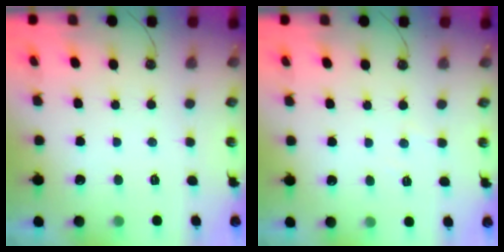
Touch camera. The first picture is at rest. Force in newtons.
{"total": 2.1, "press": 2.1, "slide": 0.4}